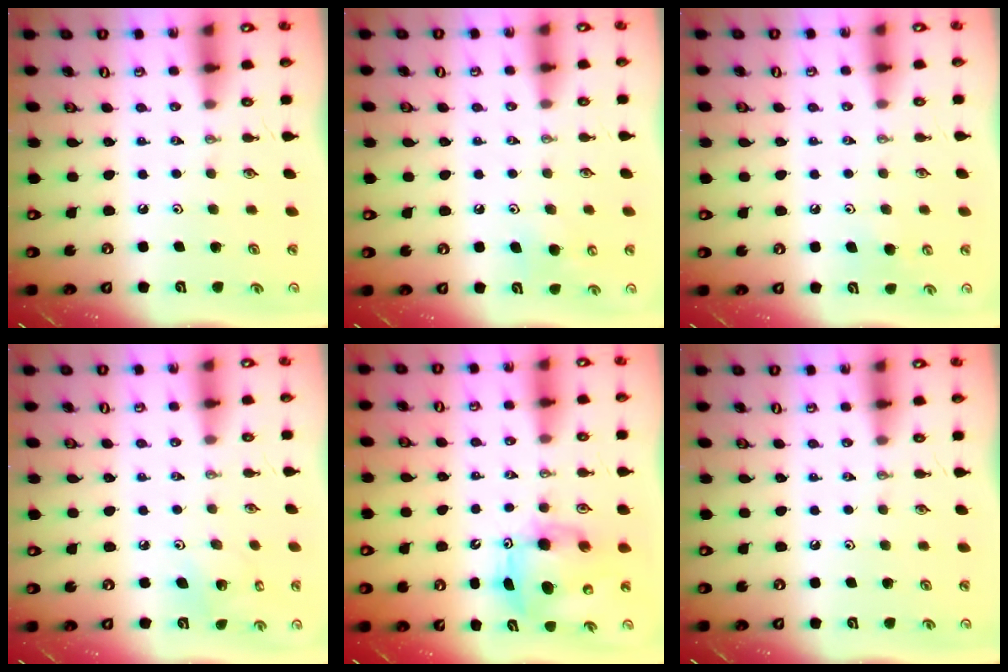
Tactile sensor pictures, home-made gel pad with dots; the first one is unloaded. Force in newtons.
{"total": 7.8, "press": 7.7, "slide": 1.5}
{"total": 6.2, "press": 6.1, "slide": 1.1}
{"total": 3.6, "press": 3.6, "slide": 0.3}
{"total": 8.0, "press": 7.9, "slide": 1.4}
{"total": 0.0}